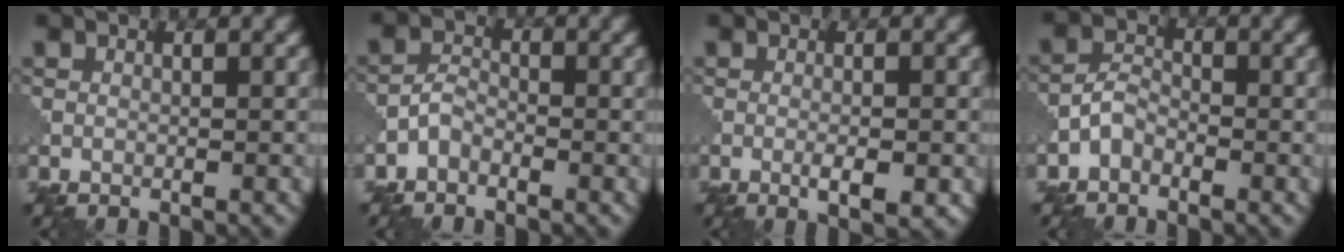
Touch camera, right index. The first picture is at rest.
{"total": 1.7, "force": [-1.3, 0.9, 0.8], "torque": [-0.014, 0.010, -0.031]}
{"total": 2.6, "force": [-1.0, 0.6, 2.3], "torque": [-0.040, -0.002, -0.016]}
{"total": 2.1, "force": [-1.4, 1.1, 0.9], "torque": [-0.017, 0.012, -0.035]}